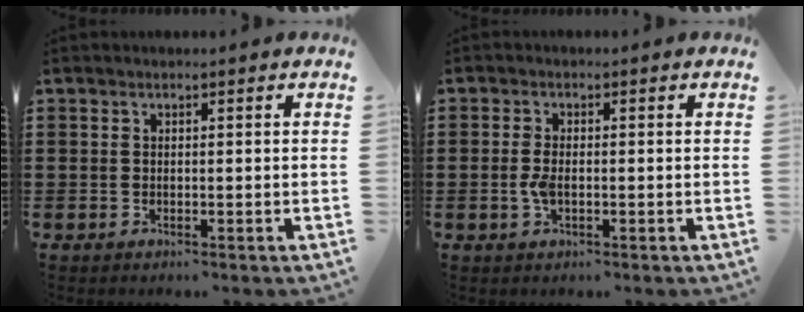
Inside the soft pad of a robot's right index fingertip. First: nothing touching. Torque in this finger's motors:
{"motor_torque": [0.96, 0.21, 0.37, 0.11]}